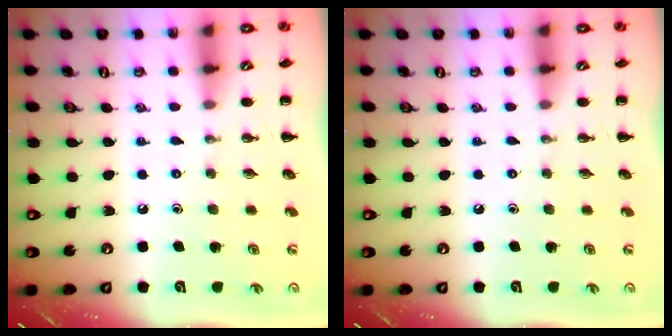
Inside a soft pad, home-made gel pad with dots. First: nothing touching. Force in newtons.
{"total": 0.0}